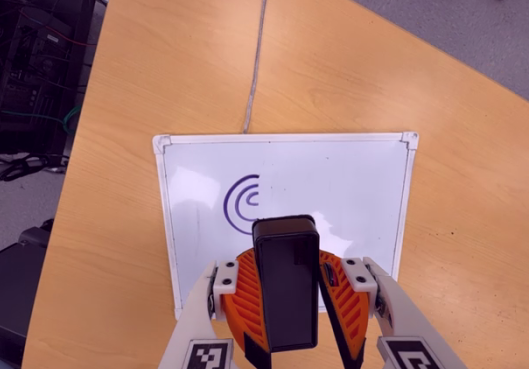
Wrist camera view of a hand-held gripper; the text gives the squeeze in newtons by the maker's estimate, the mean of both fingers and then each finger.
{"total": 8.4, "left": 9.5, "right": 7.2}